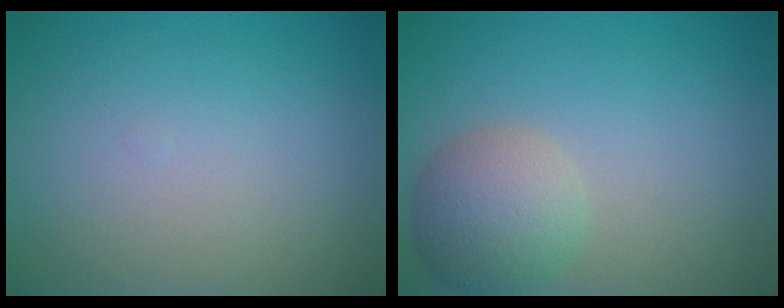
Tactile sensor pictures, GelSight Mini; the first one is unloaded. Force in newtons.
{"total": 4.5, "press": 4.5, "slide": 0.1}